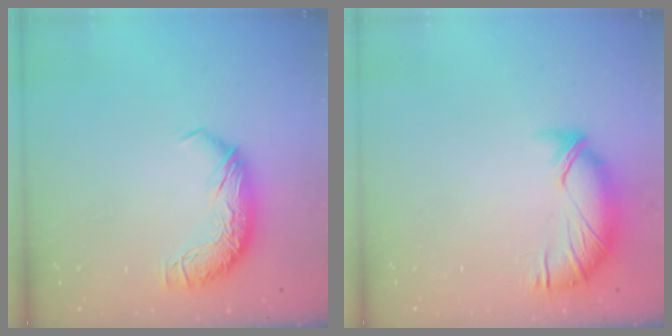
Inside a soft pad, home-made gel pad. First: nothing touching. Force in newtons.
{"total": 2.5, "press": 1.9, "slide": 1.7}